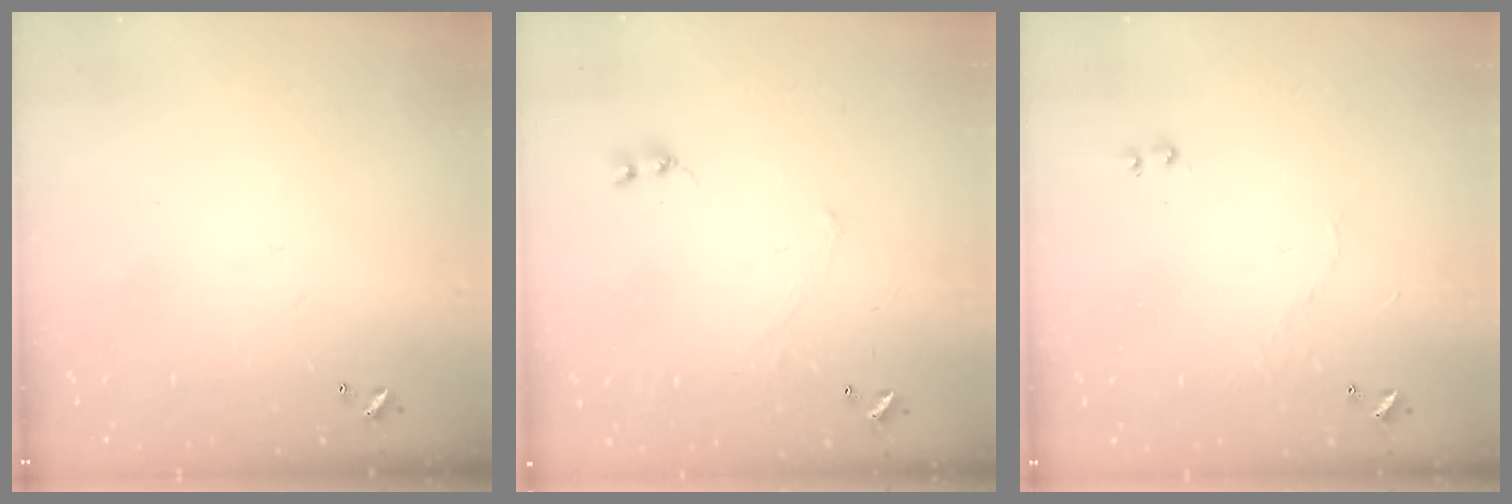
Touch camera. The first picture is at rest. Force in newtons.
{"total": 0.7, "press": 0.4, "slide": 0.5}
{"total": 4.6, "press": 4.6, "slide": 0.3}